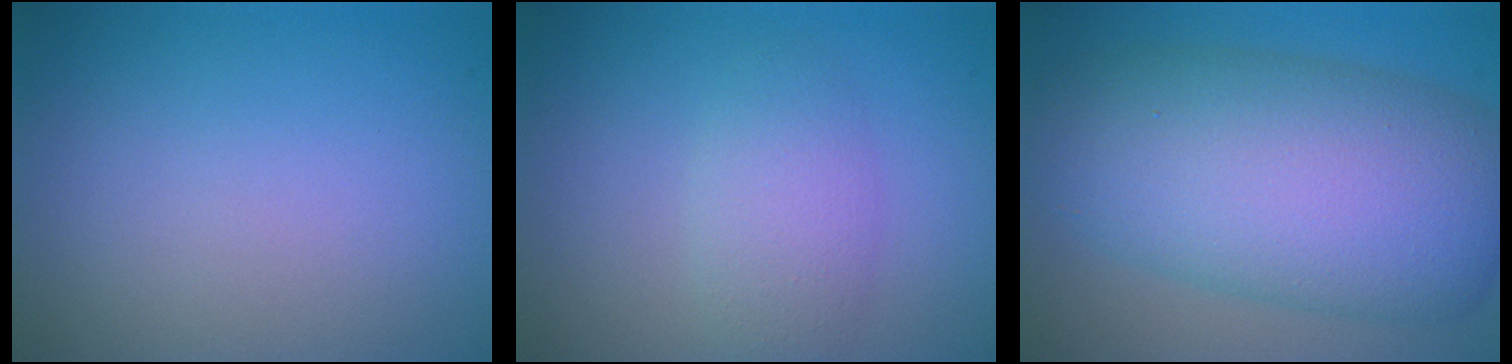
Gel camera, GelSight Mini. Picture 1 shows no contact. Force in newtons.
{"total": 3.0, "press": 3.0, "slide": 0.0}
{"total": 12.8, "press": 12.8, "slide": 0.3}